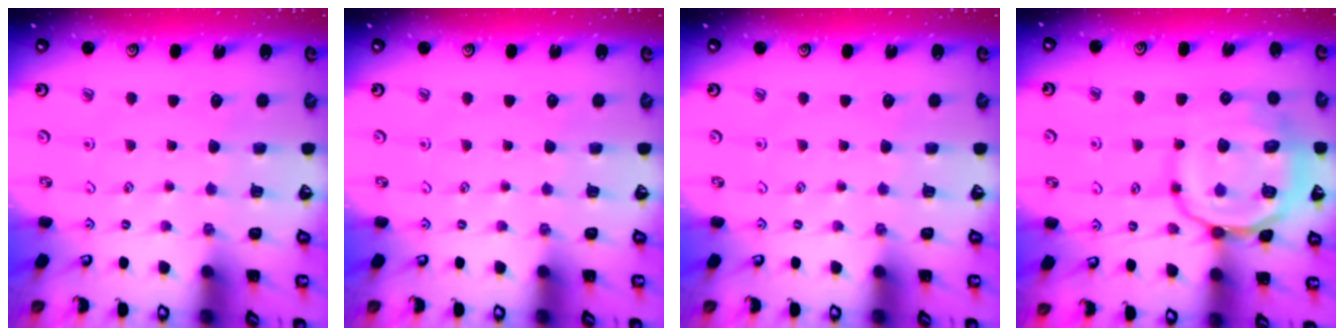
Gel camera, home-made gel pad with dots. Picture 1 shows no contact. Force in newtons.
{"total": 0.0}
{"total": 0.0}
{"total": 18.3, "press": 18.2, "slide": 1.9}